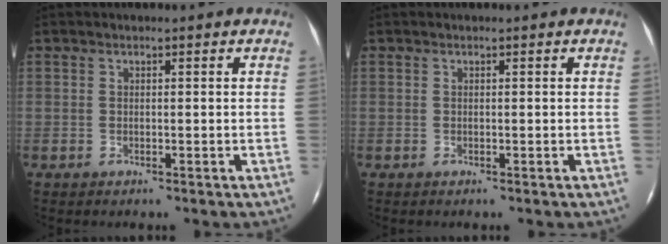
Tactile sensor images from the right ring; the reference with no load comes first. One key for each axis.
{"total": 0.0}